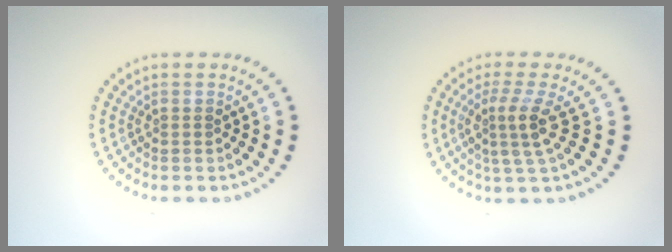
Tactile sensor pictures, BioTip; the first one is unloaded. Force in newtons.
{"total": 3.0, "press": 2.2, "slide": 2.1}